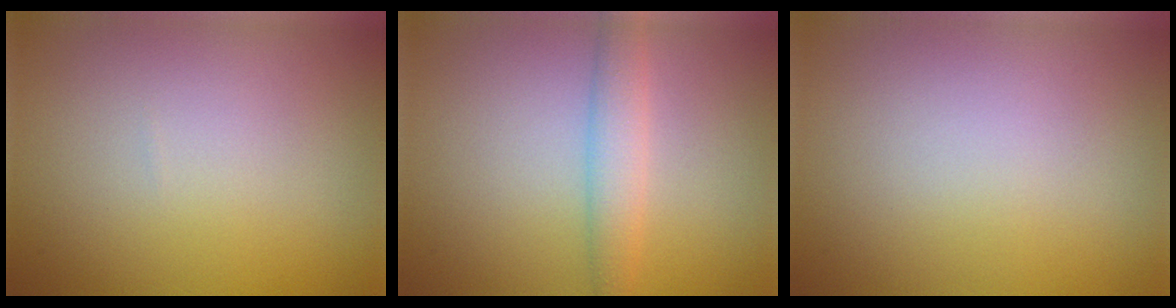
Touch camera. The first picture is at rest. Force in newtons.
{"total": 2.6, "press": 2.6, "slide": 0.1}
{"total": 0.0}